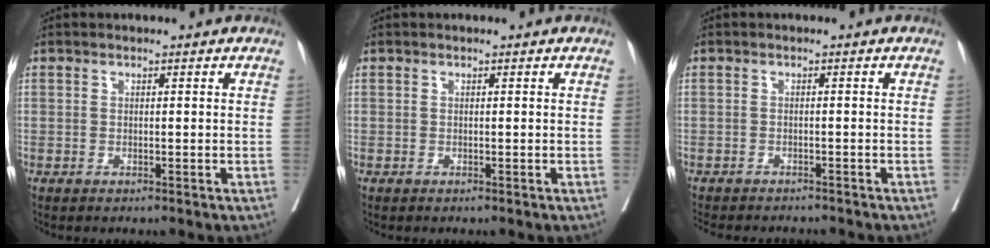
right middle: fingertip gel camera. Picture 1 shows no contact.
{"total": 0.6, "force": [-0.4, -0.1, 0.4], "torque": [-0.014, -0.001, -0.006]}
{"total": 8.6, "force": [-7.9, 1.9, 2.7], "torque": [-0.039, -0.009, -0.102]}